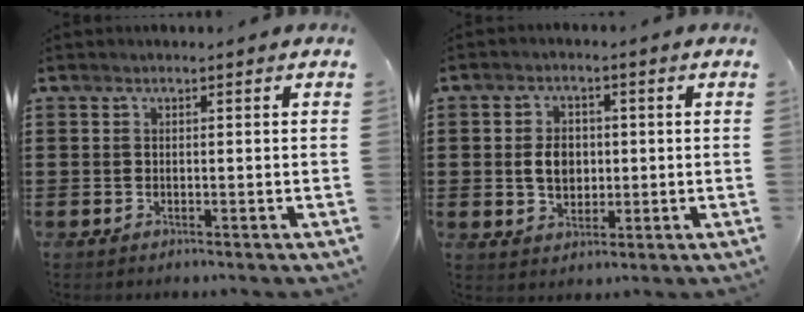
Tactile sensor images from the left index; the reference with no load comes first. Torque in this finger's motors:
{"motor_torque": [1.18, 0.55, 0.61, 0.08]}